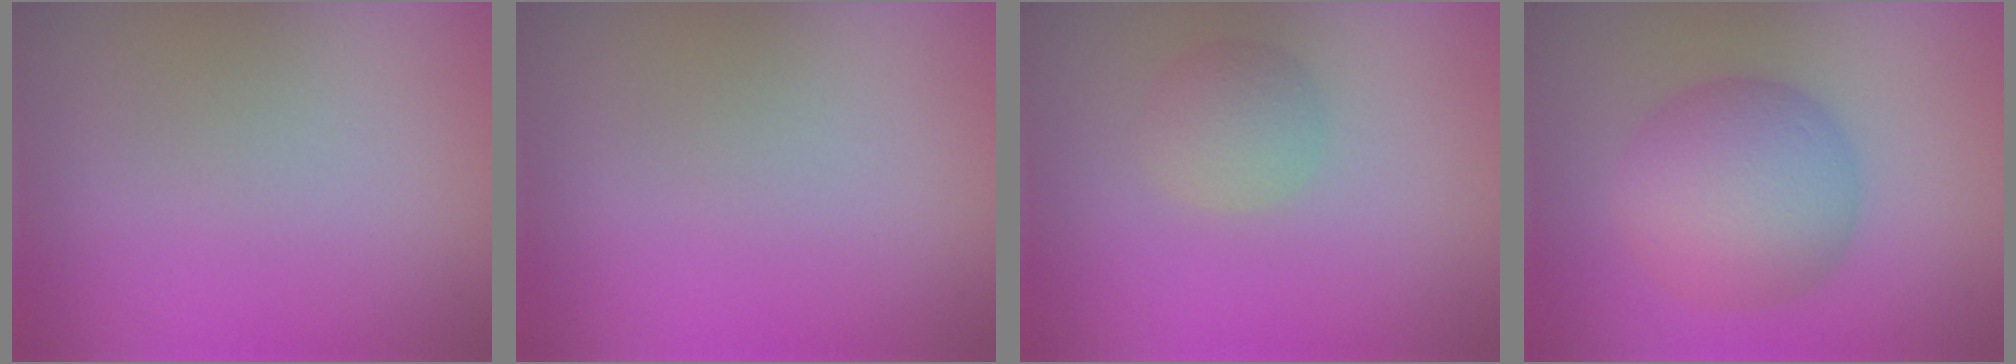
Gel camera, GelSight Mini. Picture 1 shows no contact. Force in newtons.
{"total": 0.0}
{"total": 2.3, "press": 2.3, "slide": 0.1}
{"total": 7.0, "press": 7.0, "slide": 0.1}